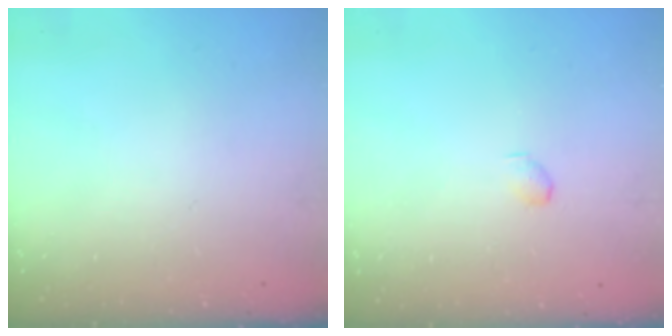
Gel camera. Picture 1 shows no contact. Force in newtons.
{"total": 3.1, "press": 3.0, "slide": 0.4}